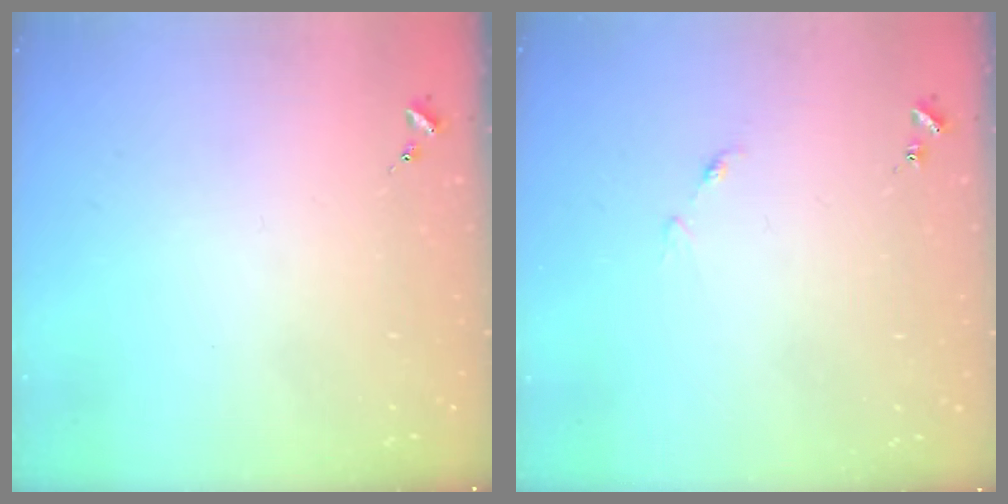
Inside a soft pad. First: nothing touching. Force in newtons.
{"total": 4.6, "press": 4.6, "slide": 0.4}